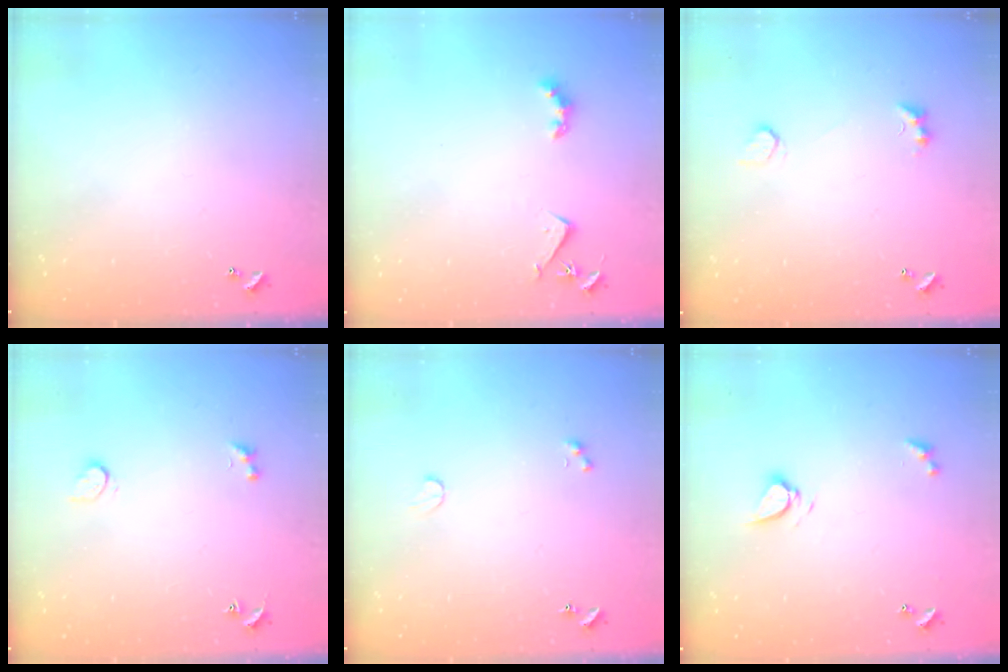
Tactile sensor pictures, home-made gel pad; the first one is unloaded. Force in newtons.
{"total": 3.1, "press": 3.0, "slide": 0.5}
{"total": 3.0, "press": 2.9, "slide": 0.8}
{"total": 2.6, "press": 2.3, "slide": 1.2}
{"total": 1.1, "press": 1.0, "slide": 0.6}
{"total": 3.6, "press": 3.6, "slide": 0.2}